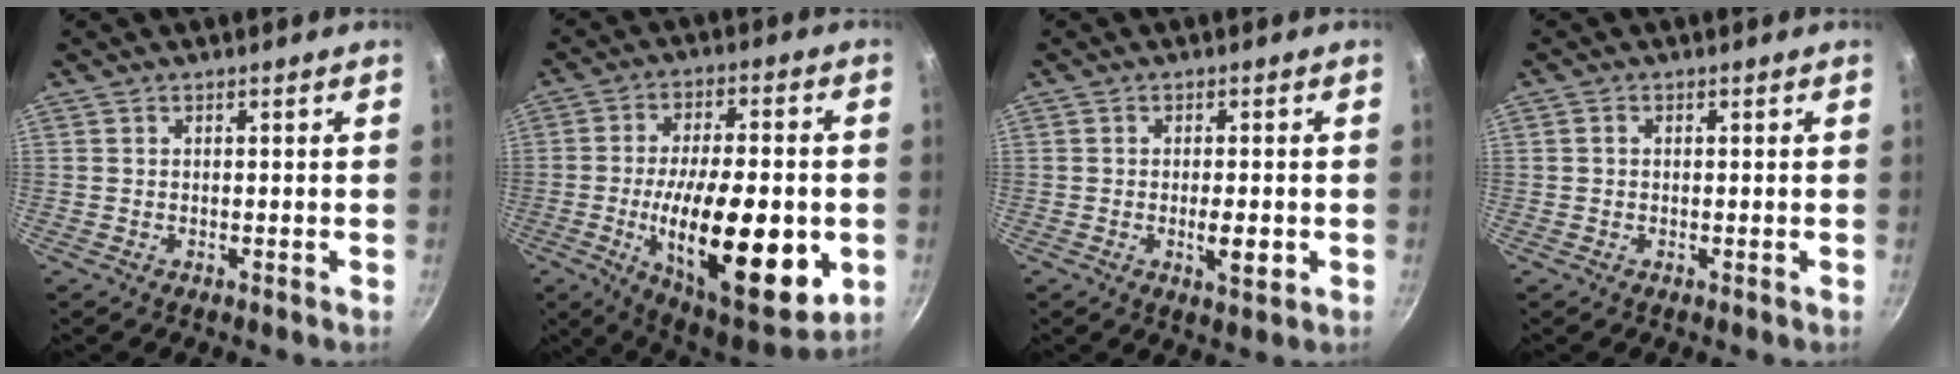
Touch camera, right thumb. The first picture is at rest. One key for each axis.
{"total": 25.1, "fx": -4.9, "fy": 9.6, "fz": 22.7, "tx": -0.339, "ty": -0.003, "tz": -0.072}
{"total": 4.2, "fx": -0.9, "fy": 1.5, "fz": 3.9, "tx": -0.060, "ty": 0.000, "tz": -0.013}
{"total": 0.9, "fx": 0.0, "fy": 0.7, "fz": 0.4, "tx": -0.007, "ty": 0.005, "tz": 0.000}